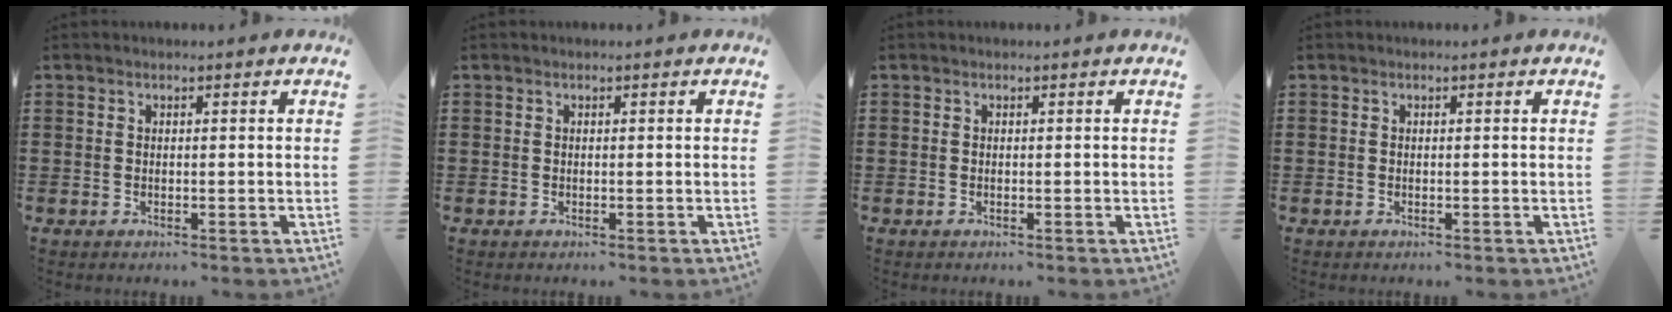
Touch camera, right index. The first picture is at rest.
{"total": 0.0}
{"total": 0.0}
{"total": 0.0}